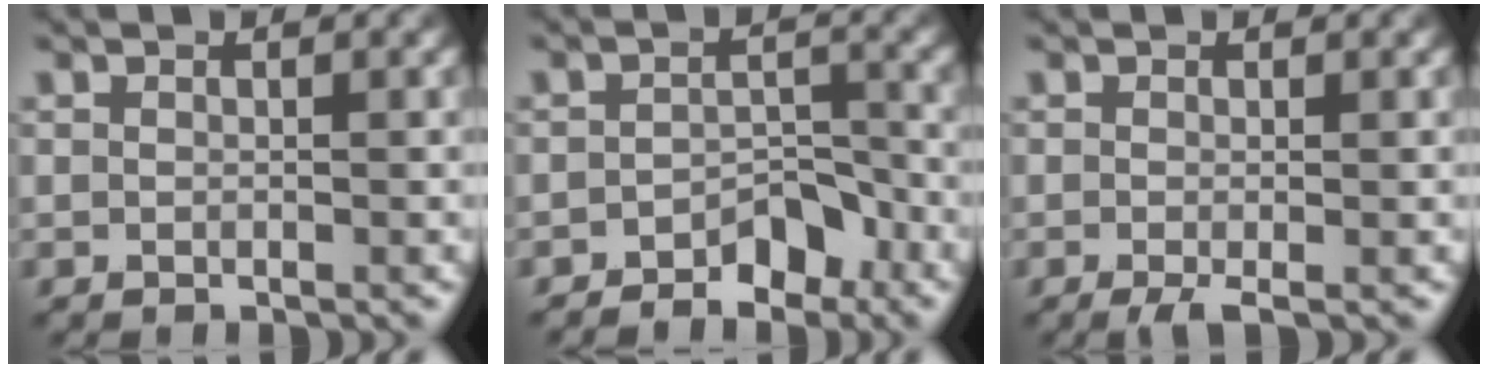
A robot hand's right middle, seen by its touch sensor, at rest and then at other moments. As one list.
[{"total": 3.5, "force": [-2.6, 1.6, 1.8], "torque": [-0.022, 0.008, -0.037]}, {"total": 1.6, "force": [-0.8, 0.3, 1.4], "torque": [-0.029, -0.009, -0.016]}]